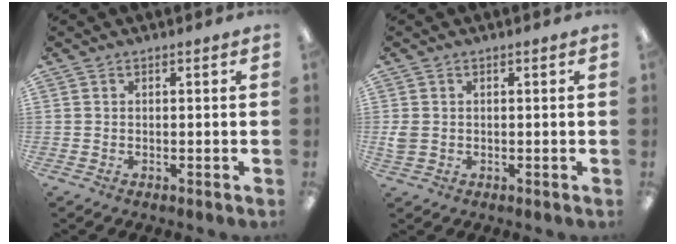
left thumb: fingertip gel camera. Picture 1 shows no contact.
{"total": 2.6, "force": [0.0, 2.1, 1.4], "torque": [-0.018, 0.003, -0.002]}